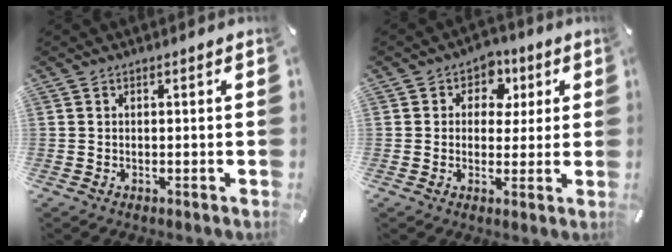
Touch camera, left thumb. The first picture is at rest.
{"total": 6.6, "force": [1.2, 5.8, 2.9], "torque": [-0.035, -0.002, 0.015]}